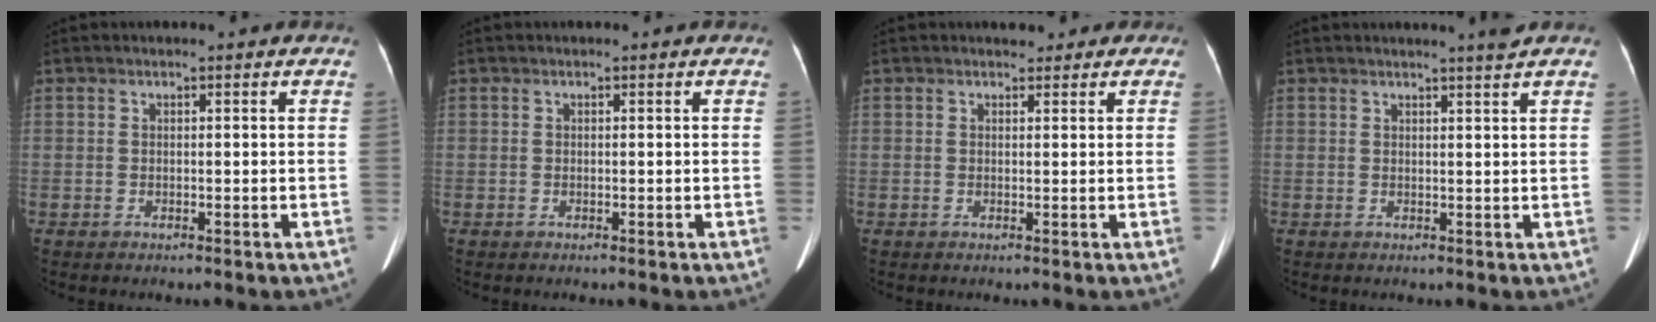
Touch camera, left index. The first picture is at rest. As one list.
[{"total": 0.0}, {"total": 2.4, "force": [1.6, 1.6, 0.6], "torque": [0.002, 0.009, 0.017]}, {"total": 2.1, "force": [1.7, -0.9, 0.8], "torque": [-0.018, -0.011, 0.028]}]